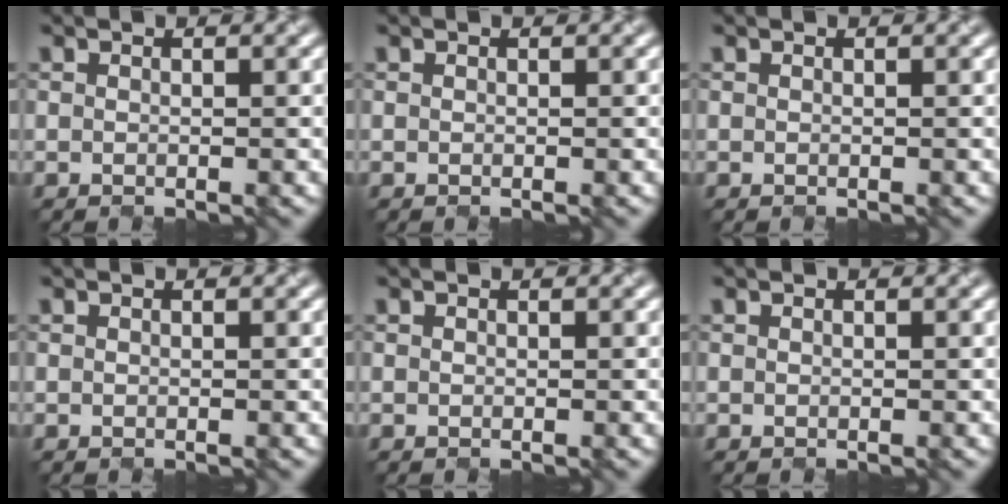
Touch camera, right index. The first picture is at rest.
{"total": 0.0}
{"total": 0.0}
{"total": 0.0}
{"total": 0.0}
{"total": 0.0}